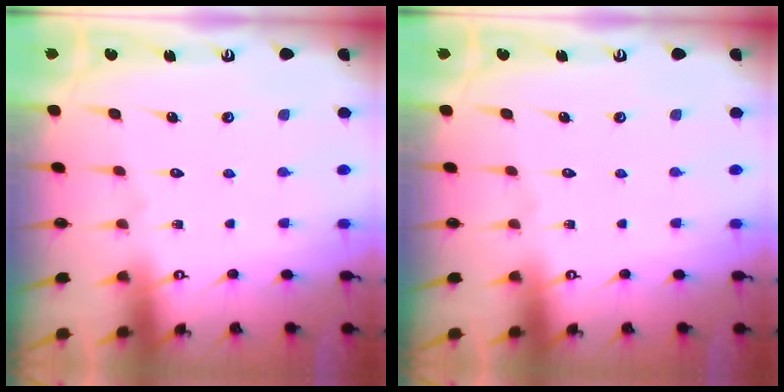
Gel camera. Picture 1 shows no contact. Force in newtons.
{"total": 0.0}